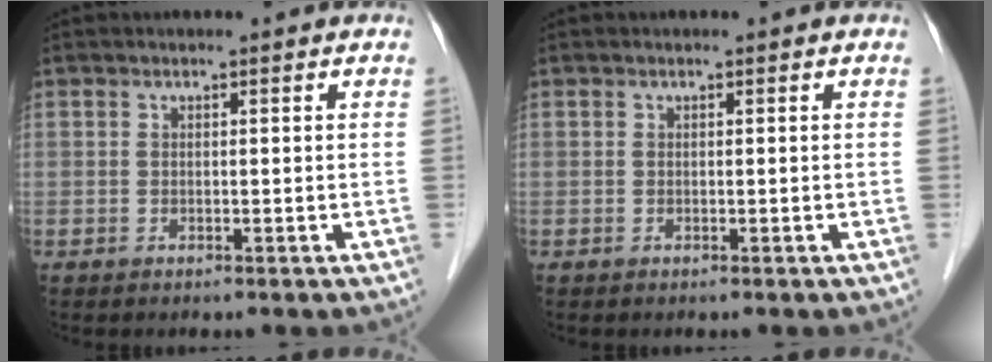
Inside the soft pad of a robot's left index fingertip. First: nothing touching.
{"total": 0.0}